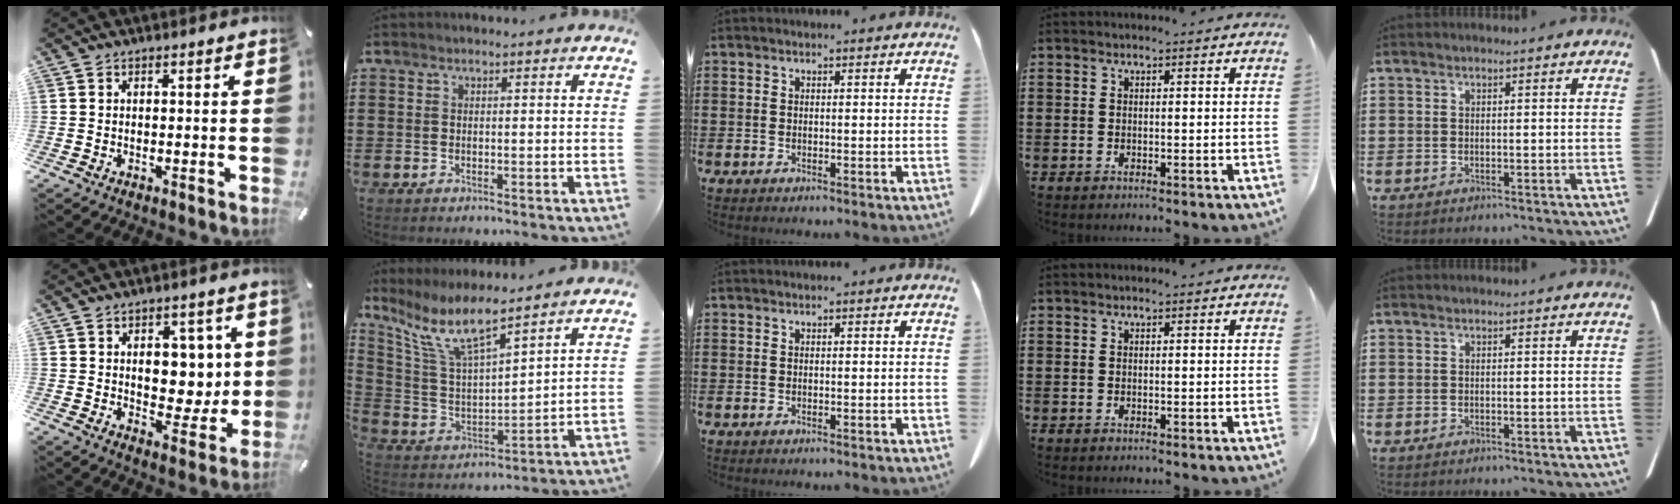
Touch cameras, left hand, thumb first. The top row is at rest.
{"thumb": {"total": 8.4, "force": [2.0, 6.4, 5.1], "torque": [-0.056, -0.011, 0.030]}, "index": {"total": 8.8, "force": [6.7, 1.7, 5.4], "torque": [-0.131, -0.030, 0.117]}}